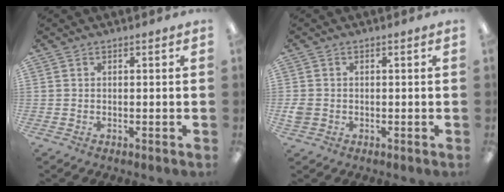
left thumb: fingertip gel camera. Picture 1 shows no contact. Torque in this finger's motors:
{"motor_torque": [-0.33, 0.25, 0.28, -0.13, -0.02]}